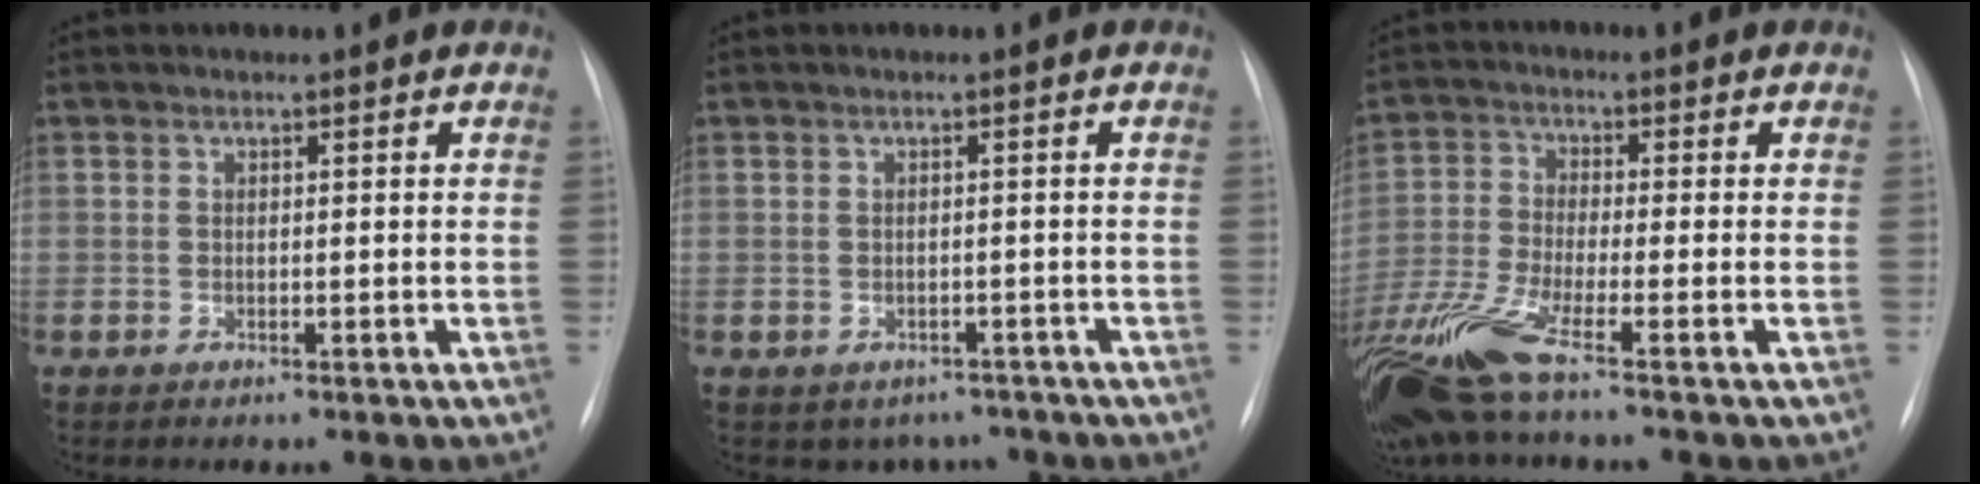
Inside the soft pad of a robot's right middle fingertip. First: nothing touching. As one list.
[{"total": 3.9, "force": [-3.0, 2.4, 0.5], "torque": [0.006, 0.009, -0.034]}, {"total": 10.3, "force": [-6.9, 0.5, 7.6], "torque": [-0.169, -0.025, -0.136]}]